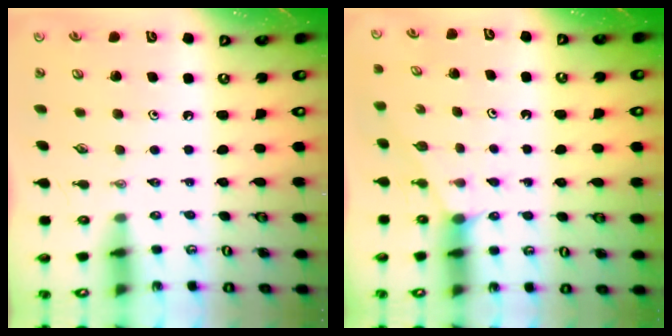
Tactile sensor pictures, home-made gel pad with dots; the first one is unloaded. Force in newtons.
{"total": 1.0, "press": 1.0, "slide": 0.3}